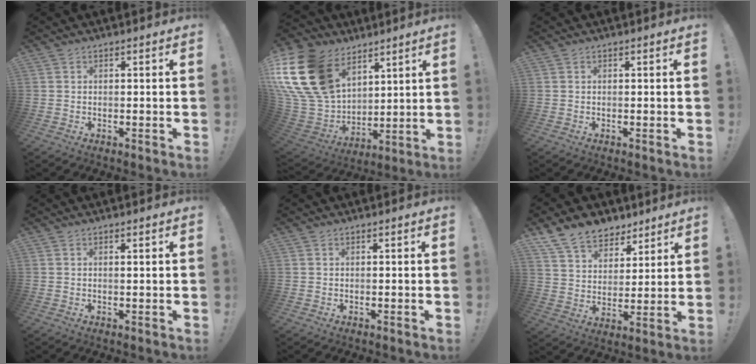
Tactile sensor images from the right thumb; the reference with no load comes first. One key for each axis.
{"total": 25.1, "fx": 11.5, "fy": 17.4, "fz": 14.0, "tx": -0.291, "ty": -0.063, "tz": 0.246}
{"total": 0.0}
{"total": 0.8, "fx": 0.6, "fy": -0.1, "fz": 0.6, "tx": 0.001, "ty": -0.005, "tz": 0.007}
{"total": 0.0}
{"total": 12.4, "fx": 9.3, "fy": 7.5, "fz": 3.4, "tx": -0.064, "ty": -0.066, "tz": 0.180}